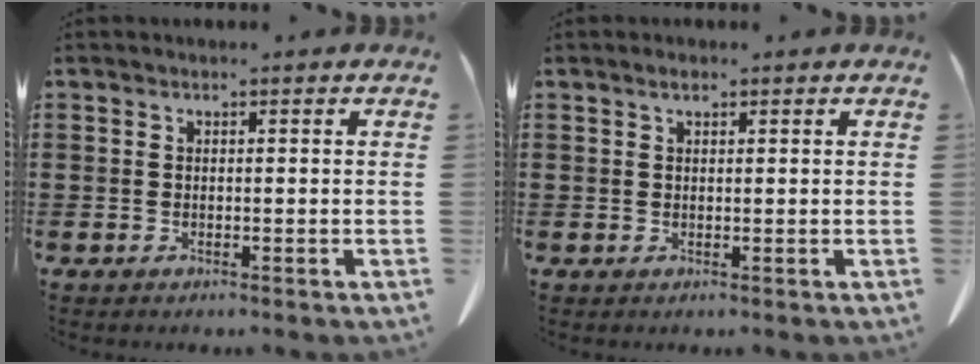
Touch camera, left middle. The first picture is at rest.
{"total": 1.1, "force": [0.7, 0.3, 0.8], "torque": [-0.017, 0.000, 0.013]}